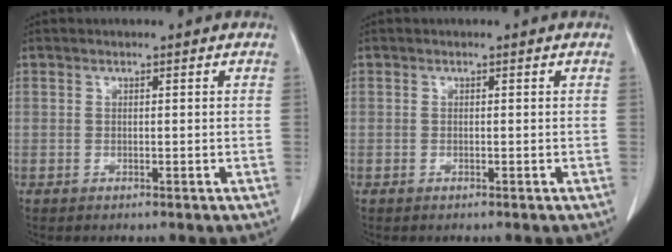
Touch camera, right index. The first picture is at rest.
{"total": 0.0}